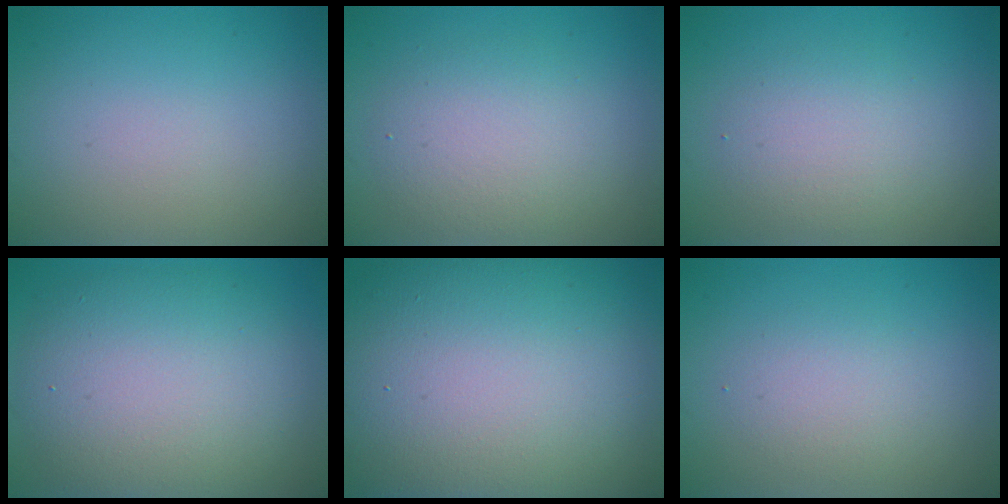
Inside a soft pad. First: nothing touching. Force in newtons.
{"total": 4.0, "press": 4.0, "slide": 0.3}
{"total": 2.8, "press": 2.8, "slide": 0.2}
{"total": 9.1, "press": 9.1, "slide": 0.6}
{"total": 18.4, "press": 18.4, "slide": 0.8}
{"total": 2.2, "press": 2.1, "slide": 0.2}